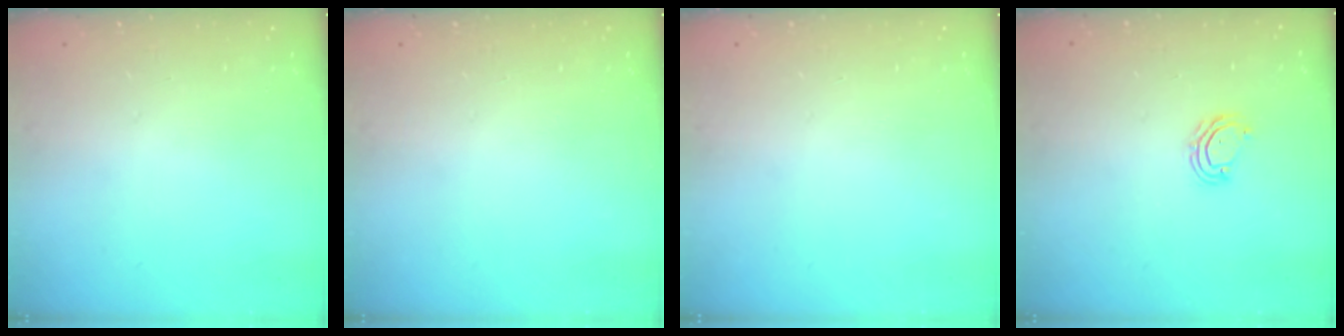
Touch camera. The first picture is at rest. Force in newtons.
{"total": 0.0}
{"total": 0.0}
{"total": 6.1, "press": 6.1, "slide": 0.5}